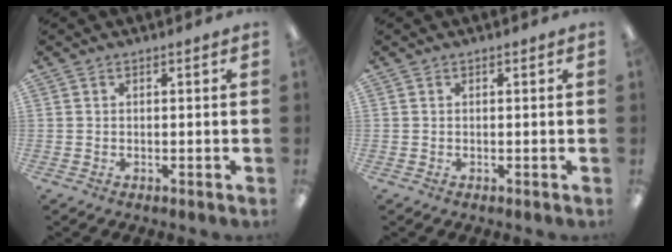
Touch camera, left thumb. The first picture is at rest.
{"total": 0.0}